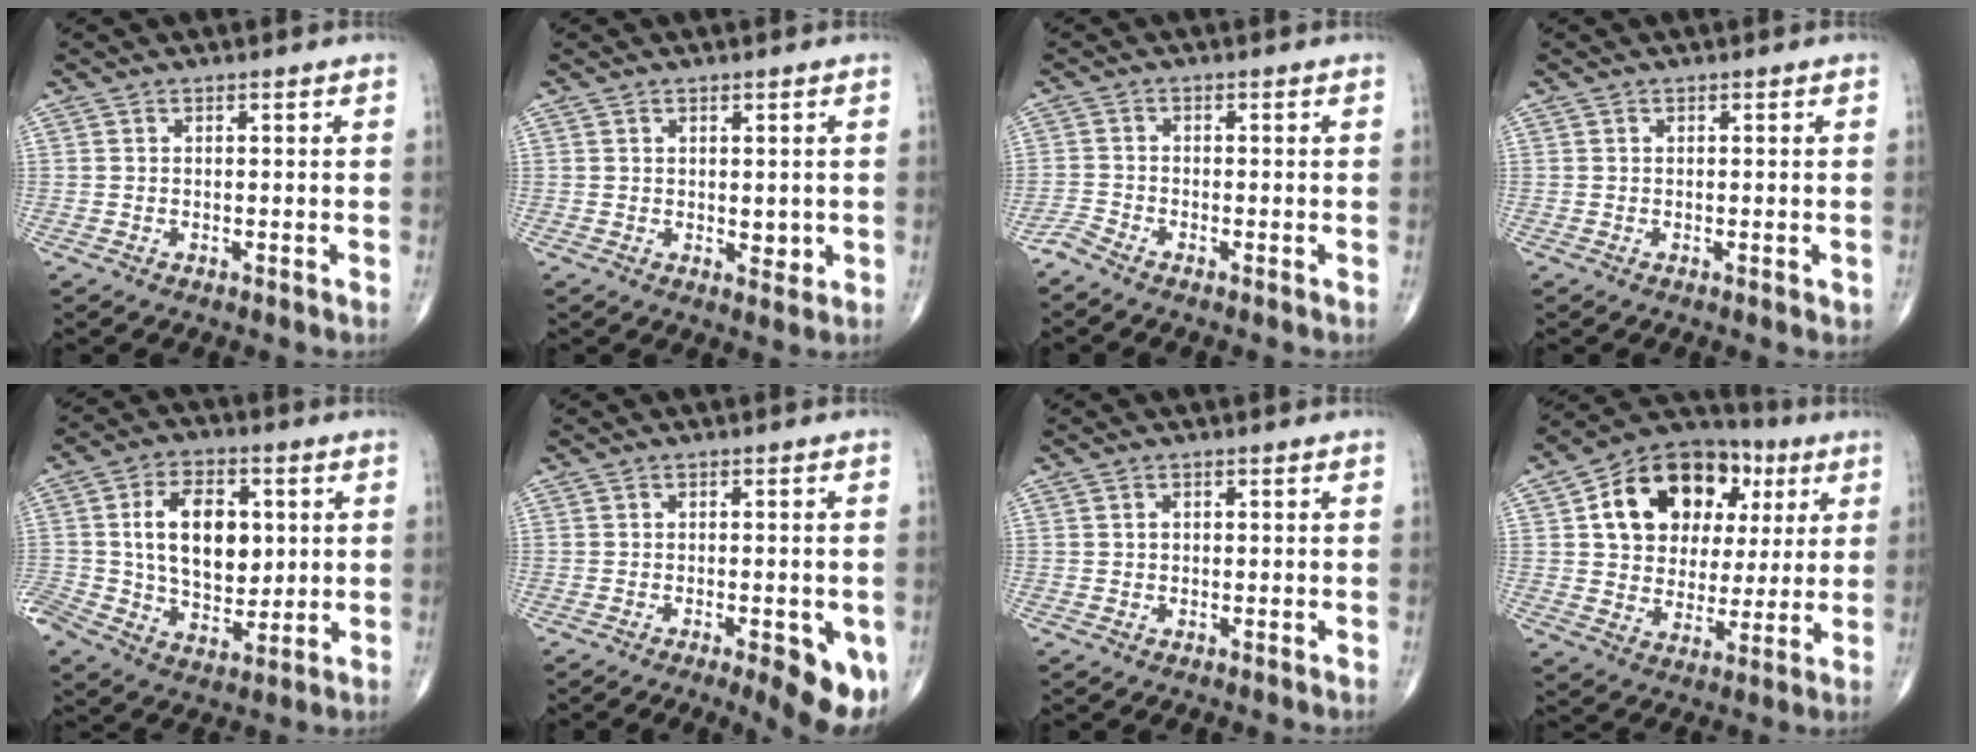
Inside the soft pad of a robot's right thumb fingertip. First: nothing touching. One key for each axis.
{"total": 2.5, "fx": 0.1, "fy": 1.5, "fz": 2.0, "tx": -0.019, "ty": -0.008, "tz": 0.006}
{"total": 2.1, "fx": -1.9, "fy": 0.1, "fz": 0.8, "tx": -0.026, "ty": 0.000, "tz": -0.047}
{"total": 1.0, "fx": -0.2, "fy": 0.4, "fz": 0.9, "tx": -0.013, "ty": -0.003, "tz": -0.002}
{"total": 15.8, "fx": 1.6, "fy": 10.1, "fz": 12.1, "tx": -0.184, "ty": 0.007, "tz": 0.033}
{"total": 9.4, "fx": -3.6, "fy": 2.9, "fz": 8.1, "tx": -0.095, "ty": -0.009, "tz": -0.042}
{"total": 0.7, "fx": 0.0, "fy": 0.6, "fz": 0.3, "tx": -0.002, "ty": 0.002, "tz": 0.000}
{"total": 19.8, "fx": 6.1, "fy": 14.5, "fz": 12.1, "tx": -0.152, "ty": 0.014, "tz": 0.099}